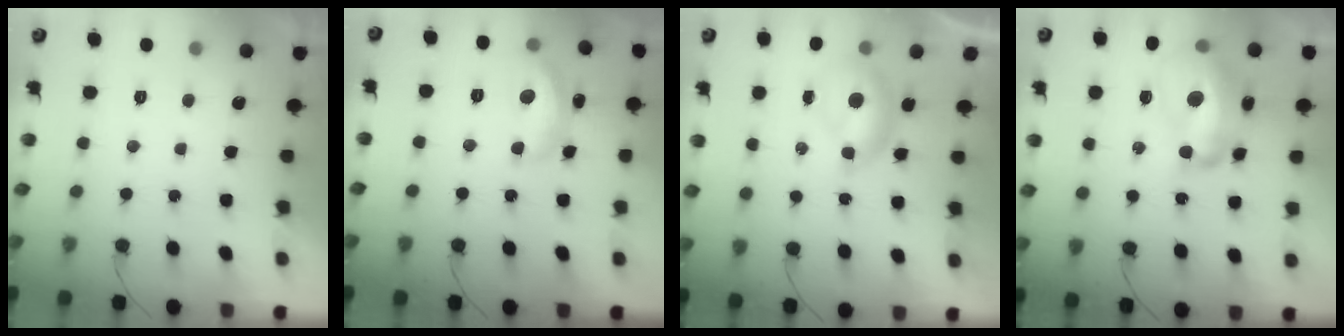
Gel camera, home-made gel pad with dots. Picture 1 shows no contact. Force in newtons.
{"total": 13.2, "press": 13.2, "slide": 0.7}
{"total": 6.7, "press": 6.7, "slide": 0.9}
{"total": 16.4, "press": 16.3, "slide": 1.9}